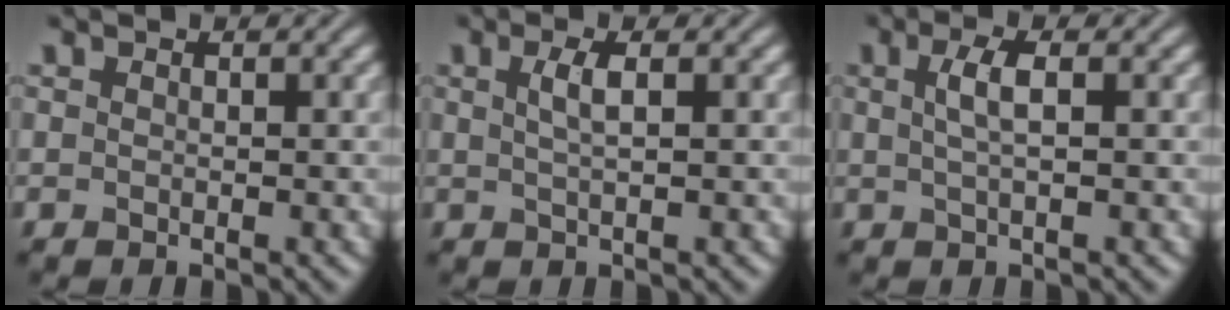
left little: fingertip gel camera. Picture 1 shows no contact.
{"total": 2.1, "force": [0.6, 0.6, 1.9], "torque": [-0.034, 0.003, 0.009]}
{"total": 2.4, "force": [0.5, 0.6, 2.2], "torque": [-0.044, 0.005, 0.008]}